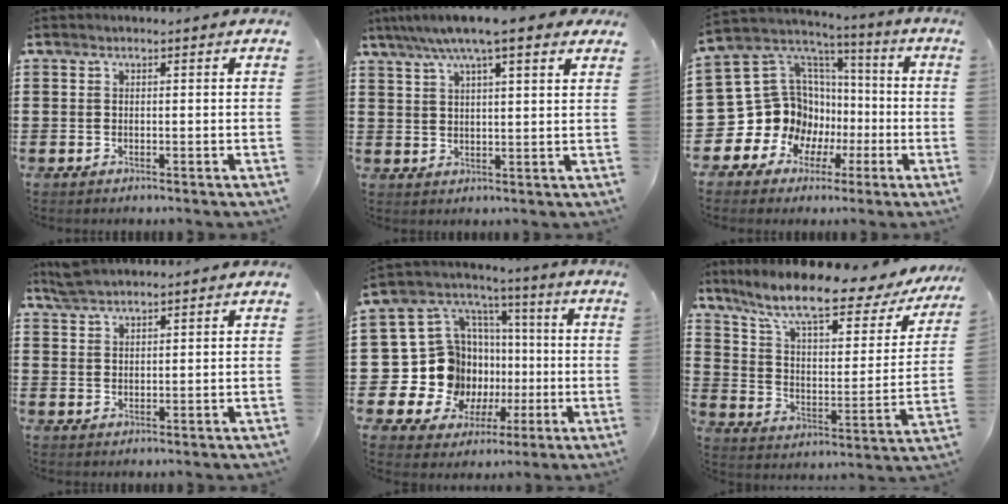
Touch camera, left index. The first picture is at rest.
{"total": 7.6, "force": [5.8, 1.0, 4.9], "torque": [-0.108, -0.006, 0.103]}
{"total": 14.1, "force": [-1.9, 13.3, 4.5], "torque": [-0.146, -0.025, -0.007]}
{"total": 3.4, "force": [3.2, 0.4, 1.0], "torque": [-0.028, -0.001, 0.062]}
{"total": 15.2, "force": [-2.0, 14.2, 5.0], "torque": [-0.139, -0.026, 0.000]}
{"total": 11.2, "force": [8.6, 1.8, 6.9], "torque": [-0.150, -0.053, 0.141]}